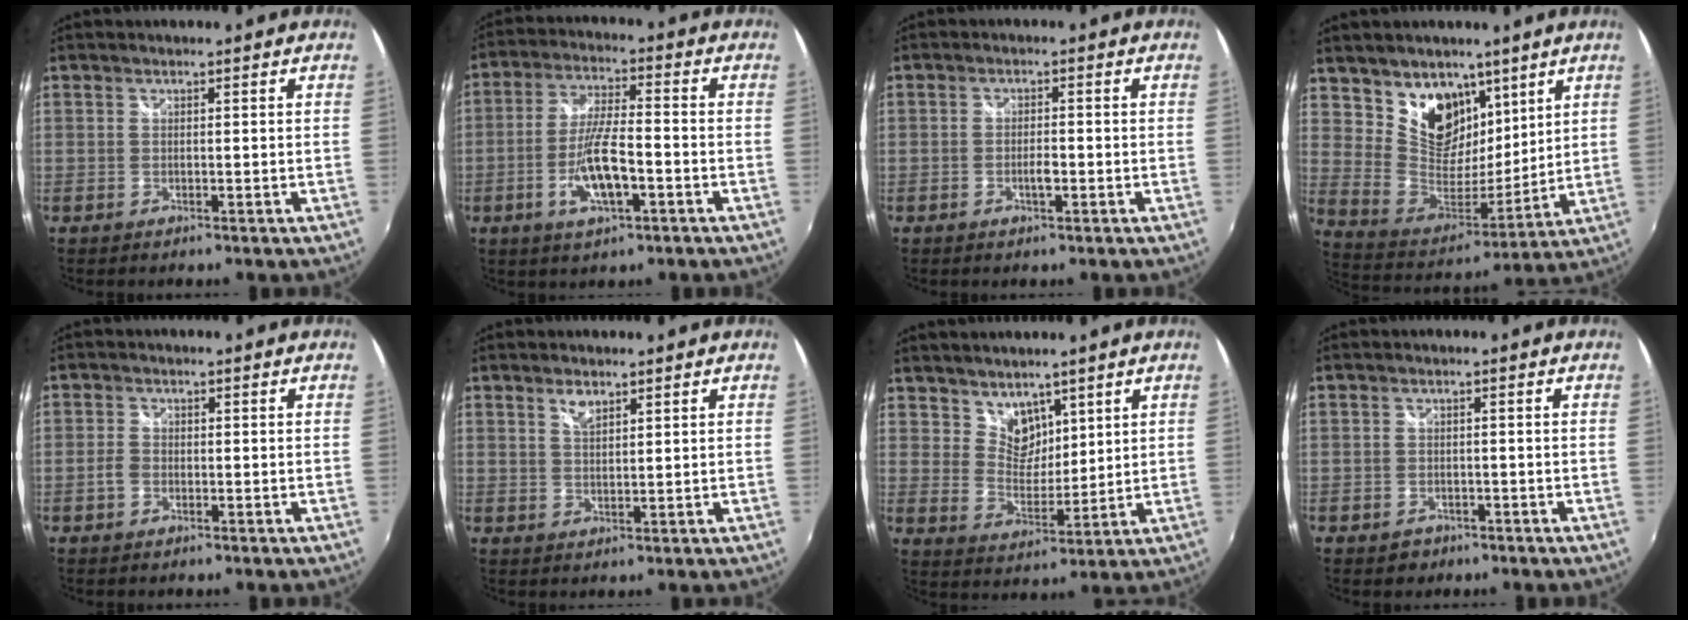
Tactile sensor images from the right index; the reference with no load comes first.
{"total": 9.7, "force": [-3.6, 2.5, 8.7], "torque": [-0.174, -0.003, -0.064]}
{"total": 2.3, "force": [-1.0, 0.9, 1.9], "torque": [-0.036, 0.000, -0.019]}
{"total": 15.1, "force": [9.1, 10.4, 6.1], "torque": [-0.125, -0.008, 0.176]}
{"total": 2.1, "force": [-1.0, 1.6, 1.1], "torque": [-0.024, 0.005, -0.021]}
{"total": 2.6, "force": [1.8, 1.2, 1.5], "torque": [-0.024, 0.000, 0.032]}
{"total": 6.2, "force": [4.5, 4.0, 1.6], "torque": [-0.014, -0.001, 0.086]}
{"total": 2.5, "force": [-1.5, 1.9, 0.6], "torque": [-0.015, 0.002, -0.019]}